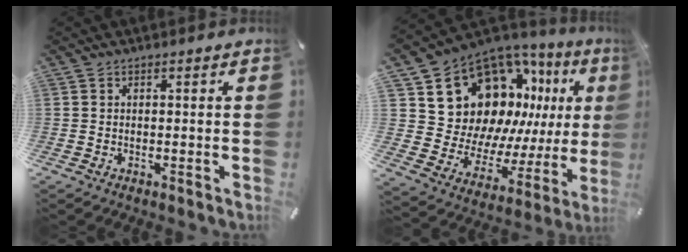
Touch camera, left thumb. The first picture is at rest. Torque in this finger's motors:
{"motor_torque": [2.53, 2.48, 1.51, -1.26, 0.50]}